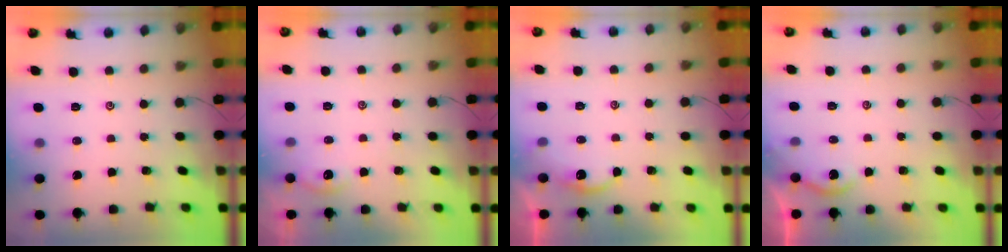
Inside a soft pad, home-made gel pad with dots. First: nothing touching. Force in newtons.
{"total": 2.0, "press": 2.0, "slide": 0.2}
{"total": 2.2, "press": 2.2, "slide": 0.2}
{"total": 2.3, "press": 2.3, "slide": 0.2}